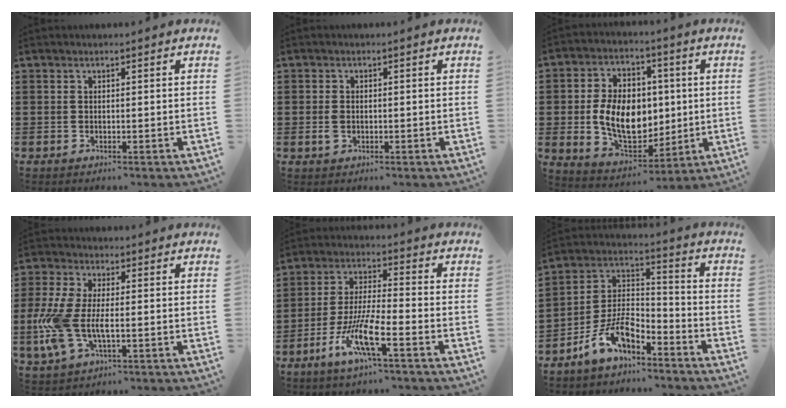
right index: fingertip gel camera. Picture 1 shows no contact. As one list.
[{"total": 1.8, "force": [-0.2, 1.2, 1.4], "torque": [-0.029, 0.004, -0.005]}, {"total": 11.5, "force": [0.3, 8.0, 8.3], "torque": [-0.165, 0.010, 0.002]}, {"total": 8.8, "force": [-1.4, 4.2, 7.6], "torque": [-0.194, -0.017, -0.031]}, {"total": 9.4, "force": [-5.1, 1.3, 7.8], "torque": [-0.172, -0.009, -0.101]}, {"total": 9.3, "force": [-6.7, 4.1, 5.0], "torque": [-0.112, 0.009, -0.132]}]